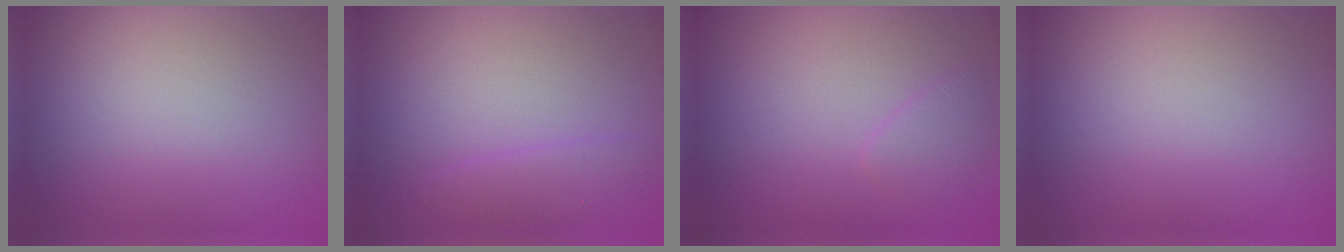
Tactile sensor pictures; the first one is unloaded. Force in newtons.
{"total": 1.7, "press": 1.7, "slide": 0.2}
{"total": 1.4, "press": 1.4, "slide": 0.1}
{"total": 0.0}